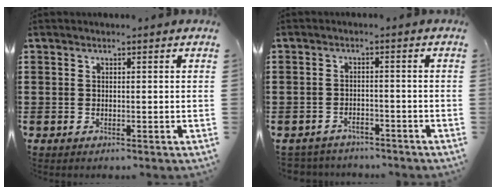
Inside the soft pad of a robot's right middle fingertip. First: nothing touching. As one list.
[{"total": 2.4, "force": [-2.3, 0.4, 0.1], "torque": [-0.009, -0.001, -0.050]}]